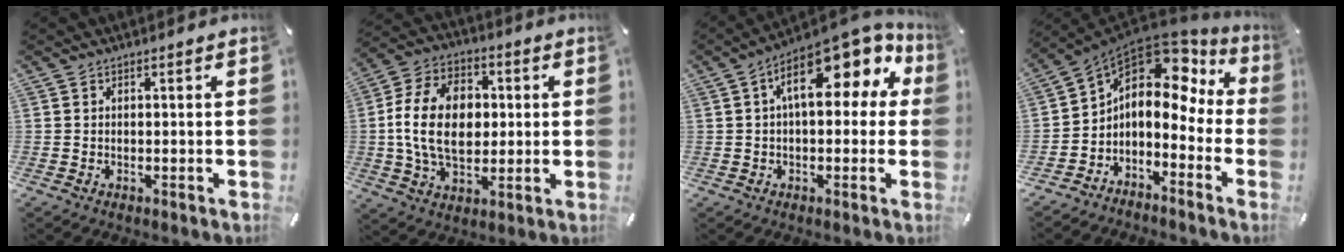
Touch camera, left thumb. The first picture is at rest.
{"total": 16.2, "force": [0.6, 11.4, 11.4], "torque": [-0.243, 0.014, 0.008]}
{"total": 14.9, "force": [6.3, 6.7, 11.8], "torque": [-0.173, -0.031, 0.106]}
{"total": 10.2, "force": [3.7, 7.1, 6.3], "torque": [-0.113, -0.039, 0.057]}